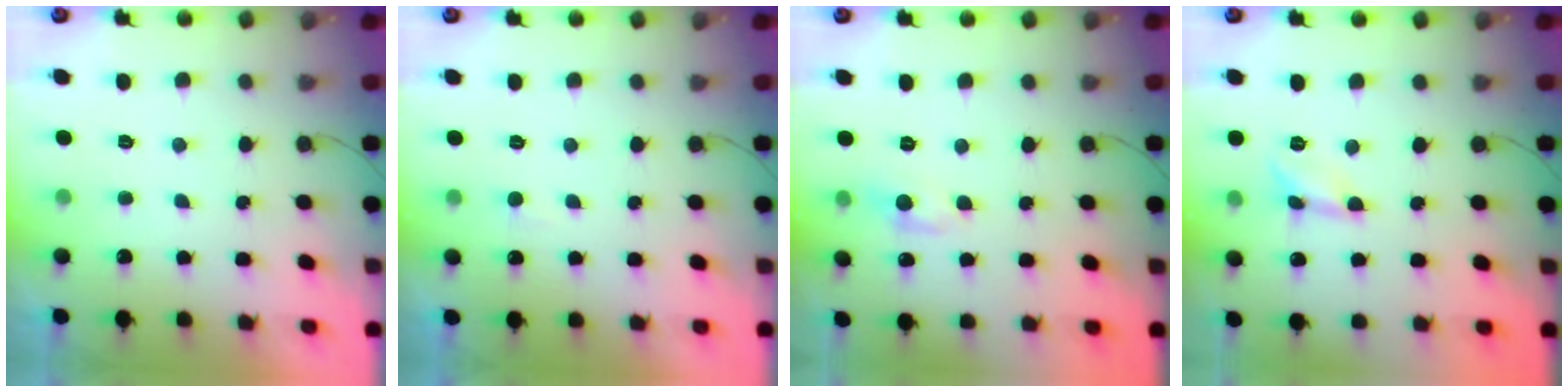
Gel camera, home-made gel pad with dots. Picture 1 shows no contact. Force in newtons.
{"total": 3.1, "press": 3.1, "slide": 0.3}
{"total": 4.8, "press": 4.8, "slide": 0.6}
{"total": 2.6, "press": 2.6, "slide": 0.2}